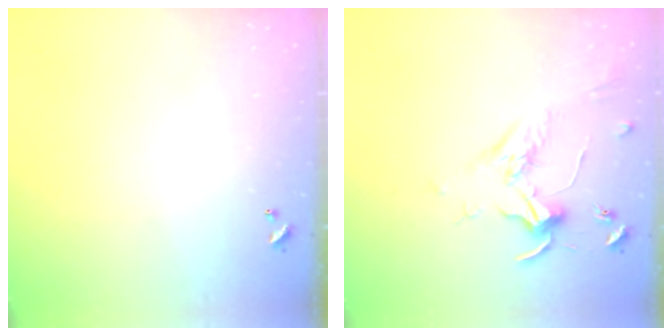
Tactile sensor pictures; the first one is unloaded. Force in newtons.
{"total": 1.7, "press": 1.5, "slide": 0.7}